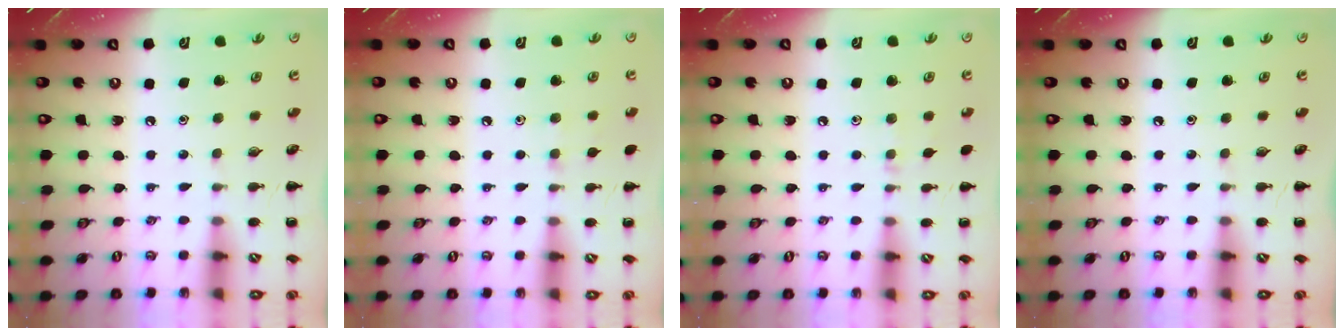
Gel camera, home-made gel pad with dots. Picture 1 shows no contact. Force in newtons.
{"total": 4.9, "press": 4.6, "slide": 1.7}
{"total": 4.4, "press": 4.2, "slide": 1.5}
{"total": 0.0}